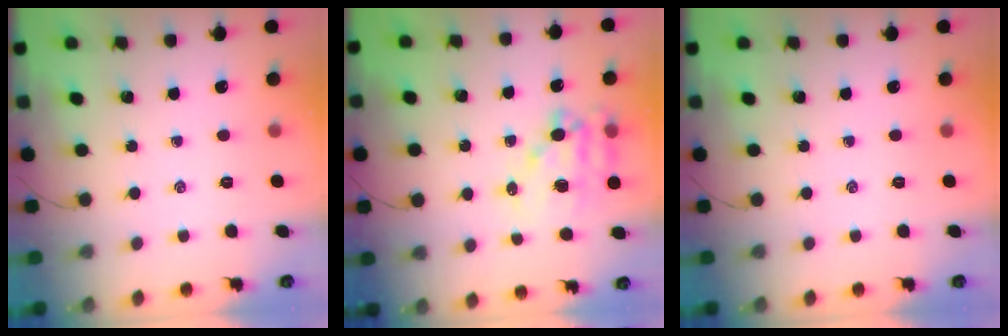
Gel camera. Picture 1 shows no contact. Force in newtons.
{"total": 12.0, "press": 11.7, "slide": 3.0}
{"total": 0.0}